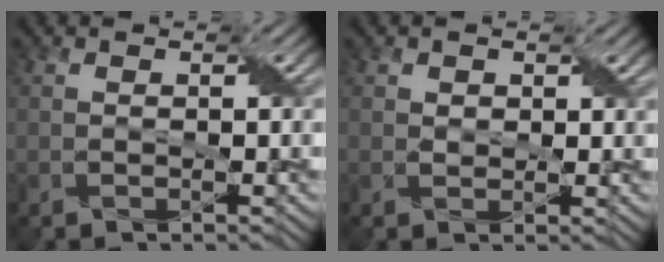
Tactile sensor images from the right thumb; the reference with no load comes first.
{"total": 1.4, "force": [0.7, 1.1, 0.5], "torque": [-0.017, -0.001, 0.012]}